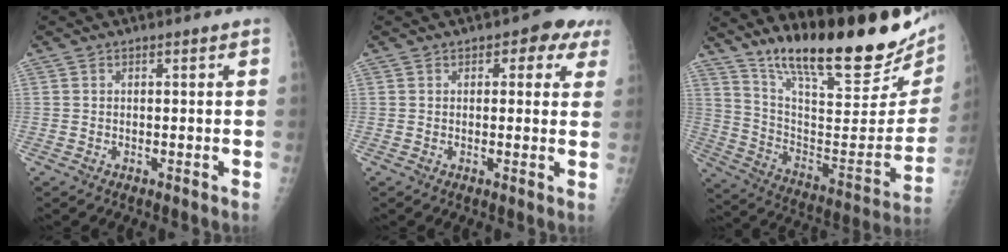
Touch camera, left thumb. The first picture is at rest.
{"total": 5.3, "force": [2.6, 3.1, 3.4], "torque": [0.002, -0.004, 0.020]}
{"total": 30.2, "force": [21.3, 7.9, 20.0], "torque": [-0.276, -0.093, 0.328]}